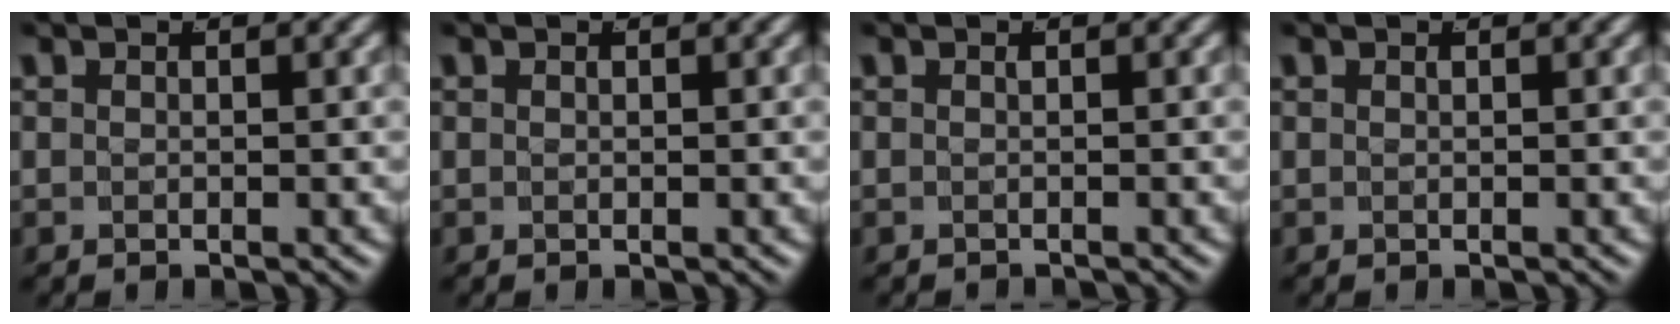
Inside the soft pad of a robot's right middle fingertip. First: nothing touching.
{"total": 0.0}
{"total": 0.9, "force": [-0.9, -0.1, 0.1], "torque": [-0.005, -0.008, -0.009]}
{"total": 0.0}